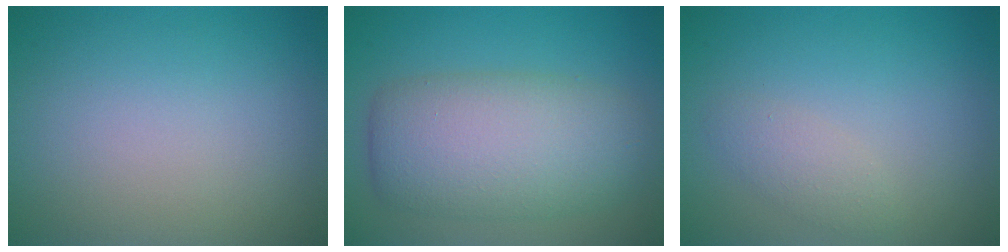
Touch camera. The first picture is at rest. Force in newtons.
{"total": 8.0, "press": 8.0, "slide": 0.2}
{"total": 1.6, "press": 1.6, "slide": 0.0}